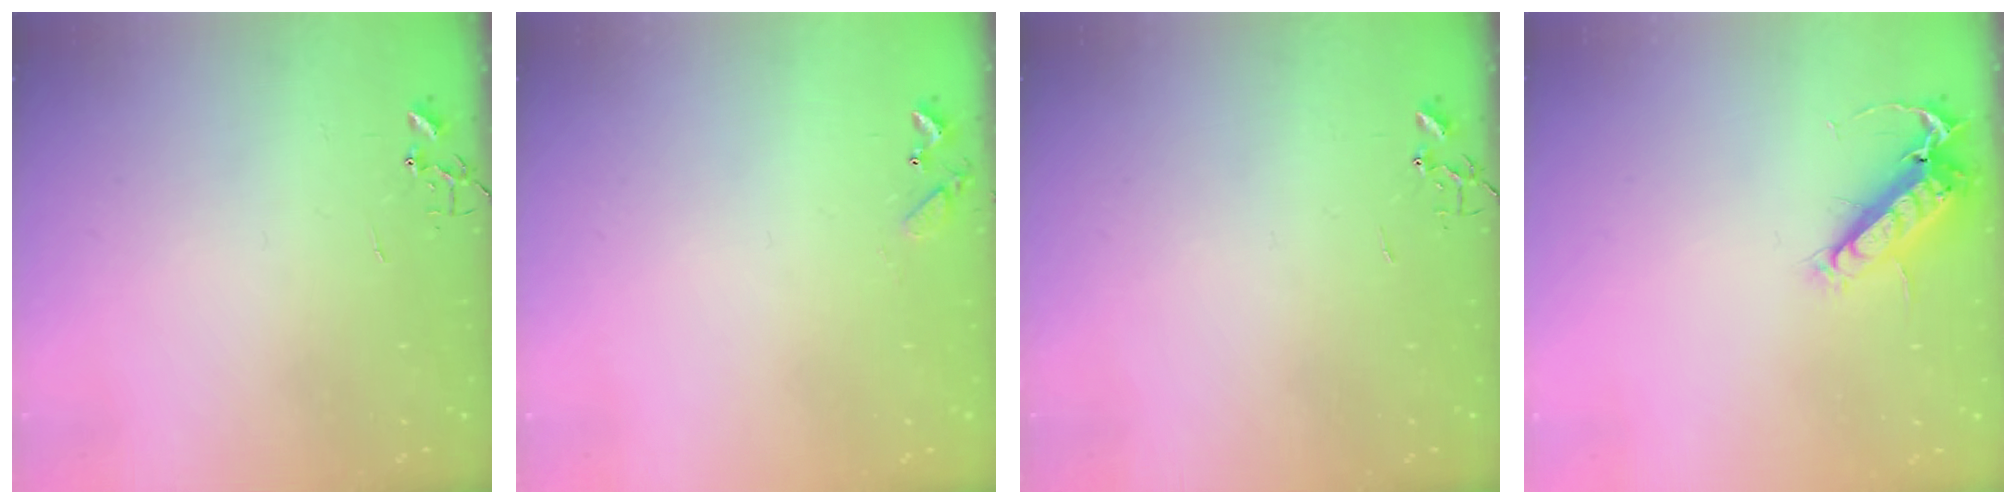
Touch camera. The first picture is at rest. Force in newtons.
{"total": 5.5, "press": 5.5, "slide": 0.4}
{"total": 0.0}
{"total": 13.1, "press": 13.0, "slide": 2.0}